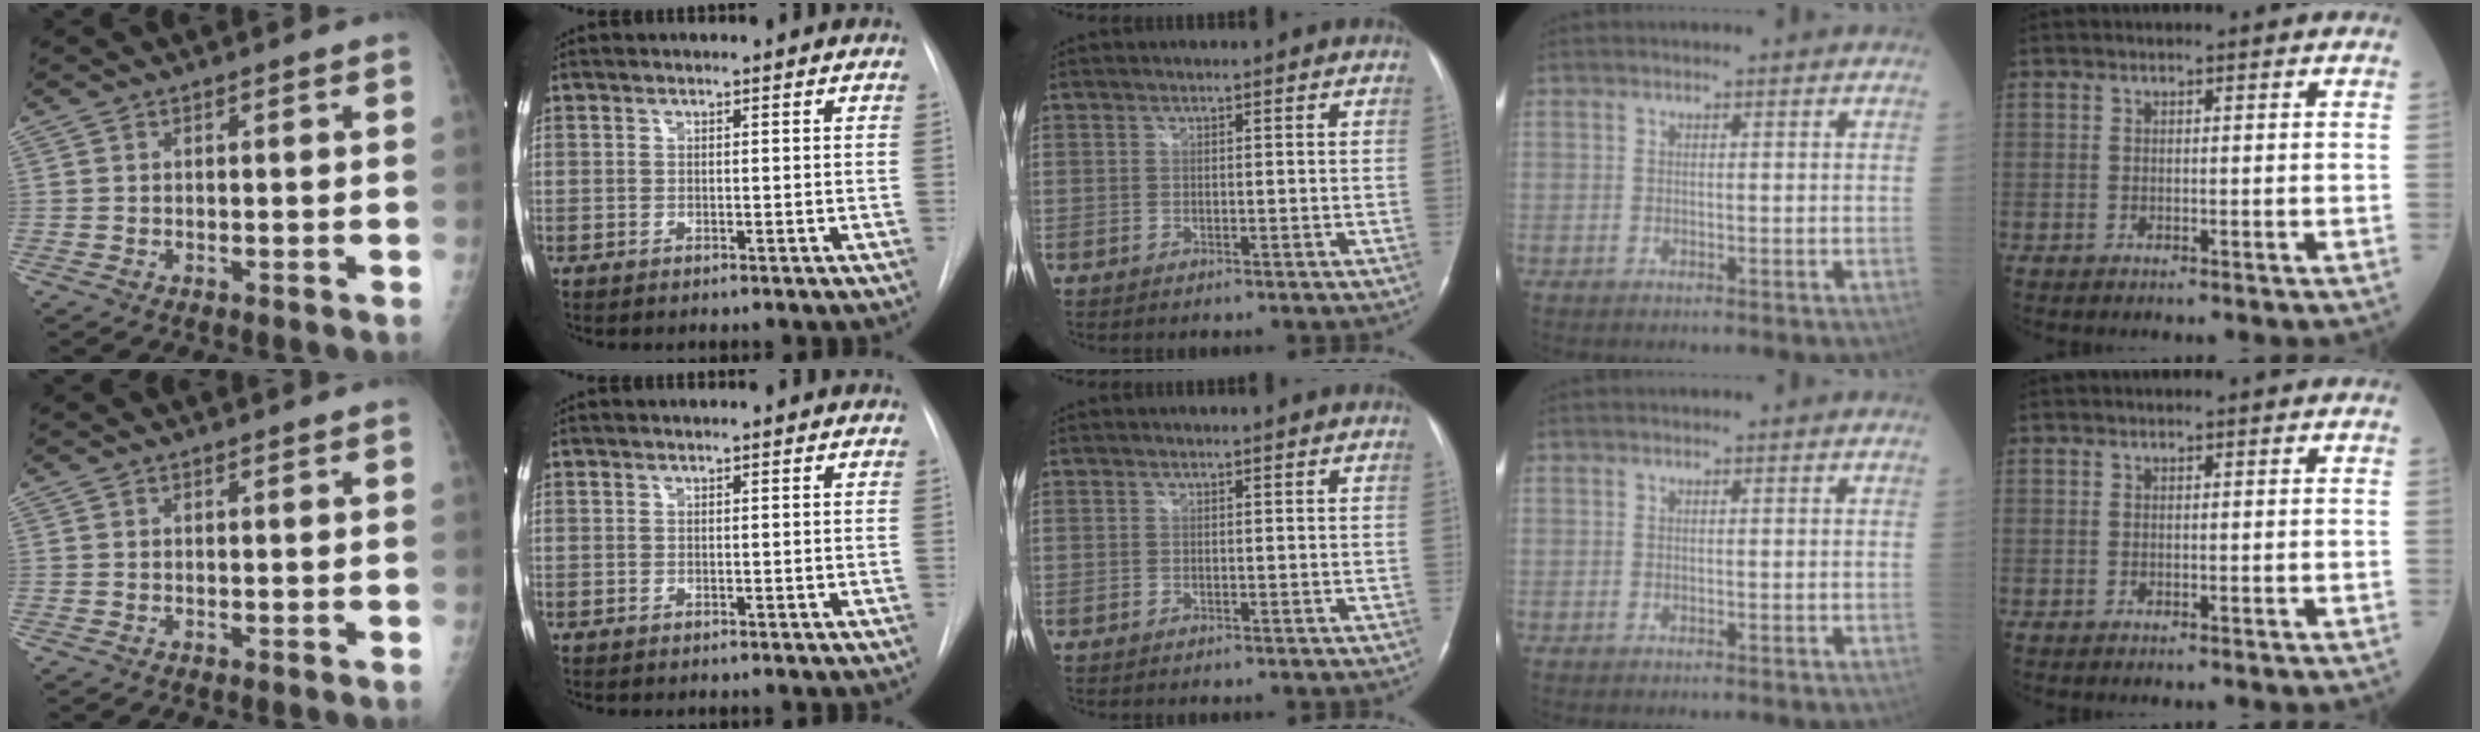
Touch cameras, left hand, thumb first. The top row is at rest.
{}